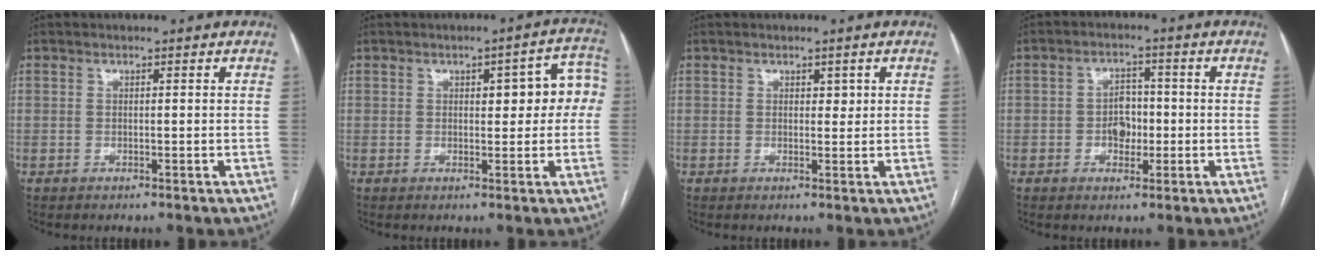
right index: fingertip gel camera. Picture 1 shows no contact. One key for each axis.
{"total": 7.3, "fx": 1.2, "fy": 2.8, "fz": 6.7, "tx": -0.068, "ty": 0.034, "tz": 0.013}
{"total": 1.4, "fx": 0.6, "fy": 0.9, "fz": 0.8, "tx": -0.009, "ty": -0.001, "tz": 0.009}
{"total": 4.2, "fx": -0.6, "fy": 3.0, "fz": 2.8, "tx": -0.043, "ty": 0.011, "tz": -0.007}